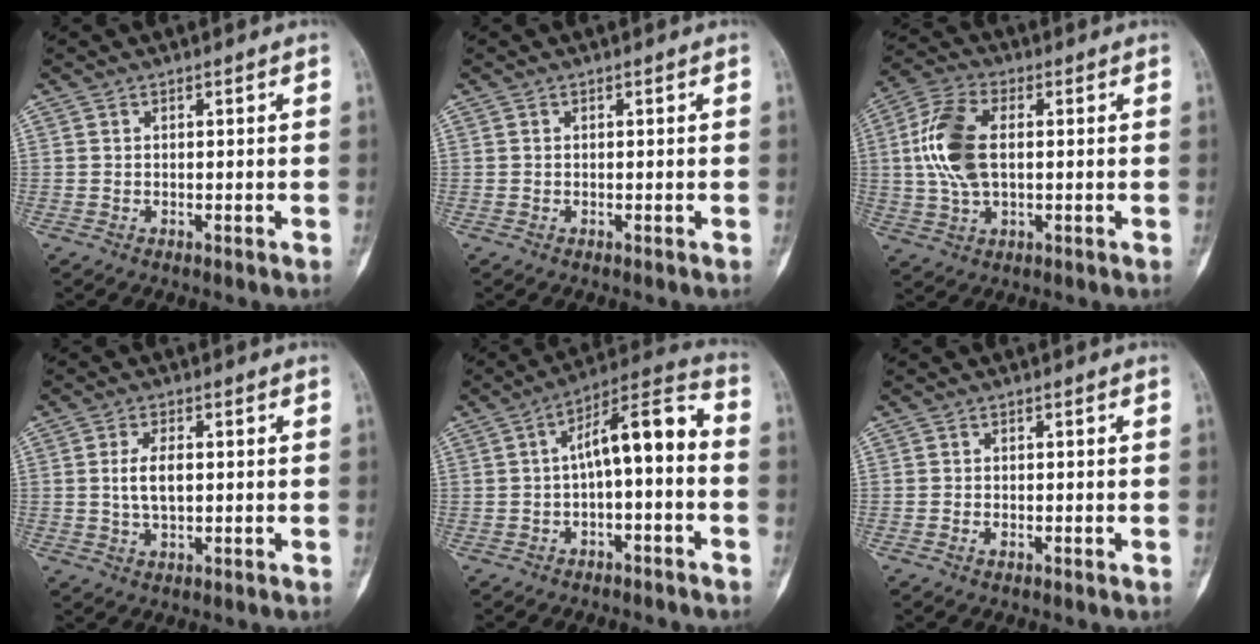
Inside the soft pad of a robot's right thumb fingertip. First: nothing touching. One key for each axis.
{"total": 0.0}
{"total": 11.6, "fx": 1.0, "fy": 6.3, "fz": 9.6, "tx": -0.209, "ty": 0.013, "tz": 0.019}
{"total": 4.9, "fx": 0.3, "fy": 2.4, "fz": 4.3, "tx": -0.082, "ty": -0.001, "tz": 0.008}
{"total": 11.4, "fx": -1.1, "fy": 4.3, "fz": 10.5, "tx": -0.159, "ty": 0.059, "tz": -0.023}
{"total": 1.1, "fx": -0.5, "fy": 0.6, "fz": 0.7, "tx": -0.016, "ty": 0.005, "tz": -0.010}